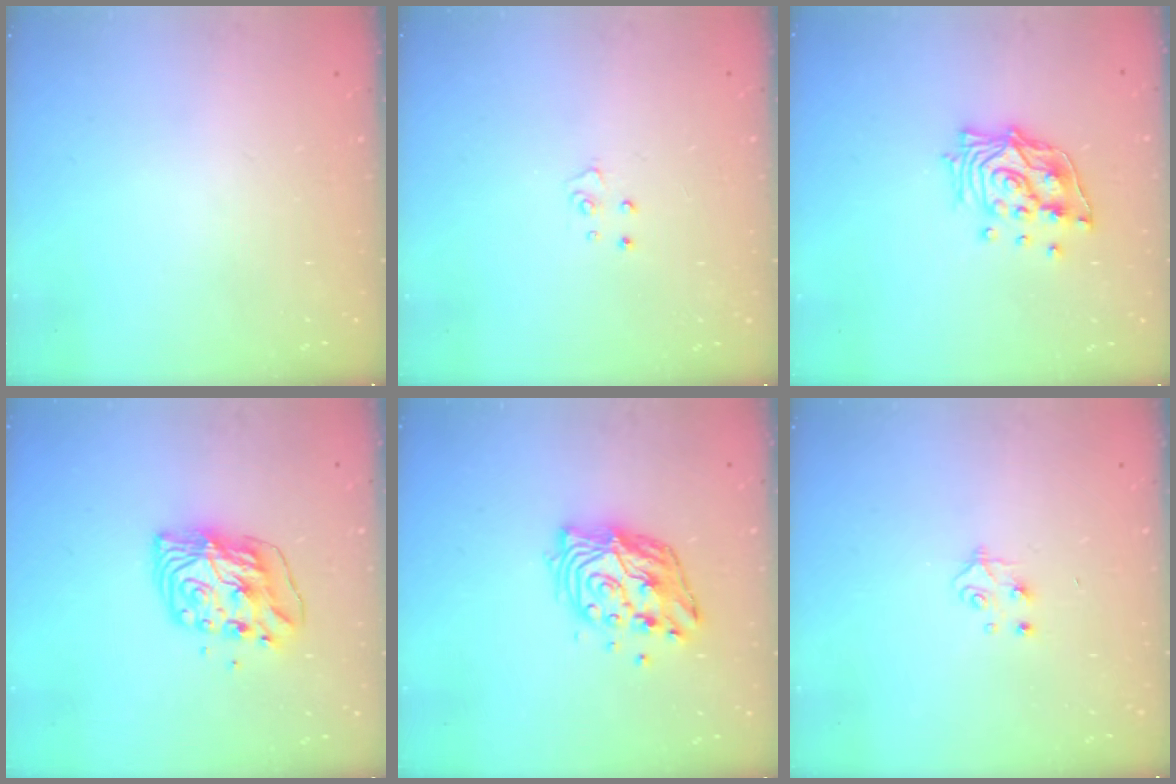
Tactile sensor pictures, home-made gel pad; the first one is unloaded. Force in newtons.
{"total": 2.9, "press": 2.9, "slide": 0.3}
{"total": 14.2, "press": 14.1, "slide": 2.0}
{"total": 9.7, "press": 9.6, "slide": 0.8}
{"total": 12.4, "press": 12.3, "slide": 1.1}
{"total": 5.5, "press": 5.5, "slide": 0.6}